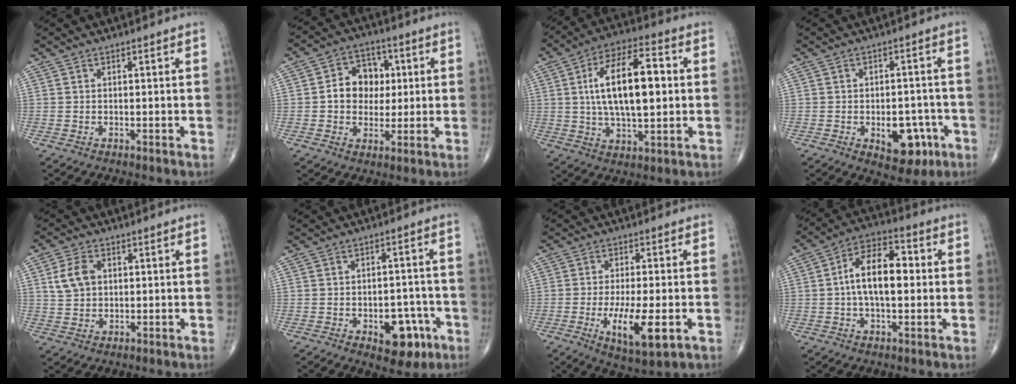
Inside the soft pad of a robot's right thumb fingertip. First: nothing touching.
{"total": 9.5, "force": [0.9, 7.7, 5.5], "torque": [-0.040, 0.012, 0.008]}
{"total": 17.4, "force": [1.9, 7.6, 15.6], "torque": [-0.255, 0.014, 0.029]}
{"total": 9.2, "force": [-3.4, 5.5, 6.5], "torque": [-0.055, 0.023, -0.034]}
{"total": 5.8, "force": [1.4, 4.2, 3.8], "torque": [-0.065, 0.000, 0.027]}
{"total": 9.1, "force": [-3.9, 5.3, 6.3], "torque": [-0.048, 0.029, -0.043]}
{"total": 10.0, "force": [-2.9, 3.1, 9.1], "torque": [-0.159, -0.015, -0.045]}
{"total": 12.1, "force": [0.5, 6.2, 10.4], "torque": [-0.168, 0.025, -0.001]}